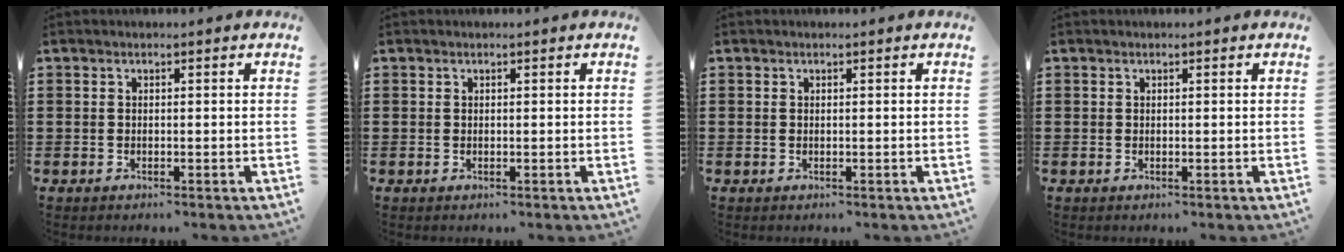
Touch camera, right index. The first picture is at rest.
{"total": 0.0}
{"total": 0.0}
{"total": 0.0}